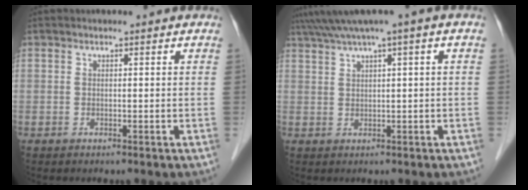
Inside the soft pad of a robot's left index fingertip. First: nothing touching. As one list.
[{"total": 5.6, "force": [3.2, -0.7, 4.5], "torque": [-0.087, 0.032, 0.059]}]